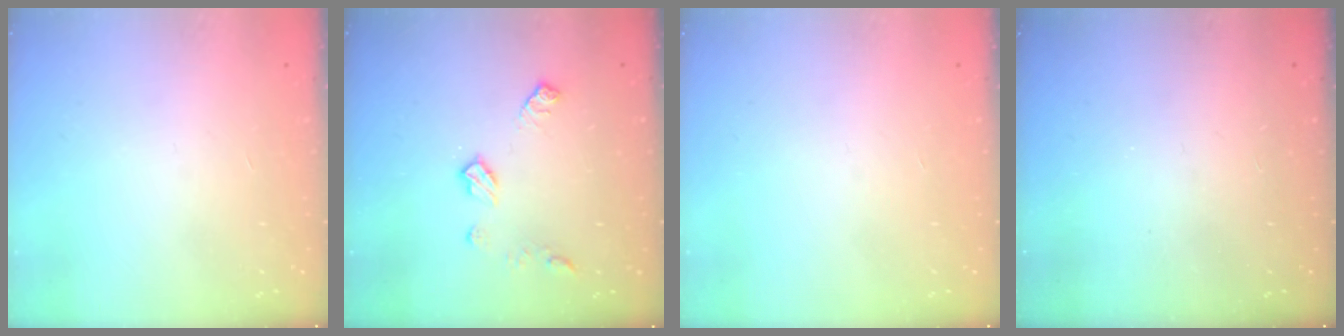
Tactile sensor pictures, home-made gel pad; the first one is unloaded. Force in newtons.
{"total": 7.9, "press": 7.9, "slide": 0.3}
{"total": 0.0}
{"total": 0.0}